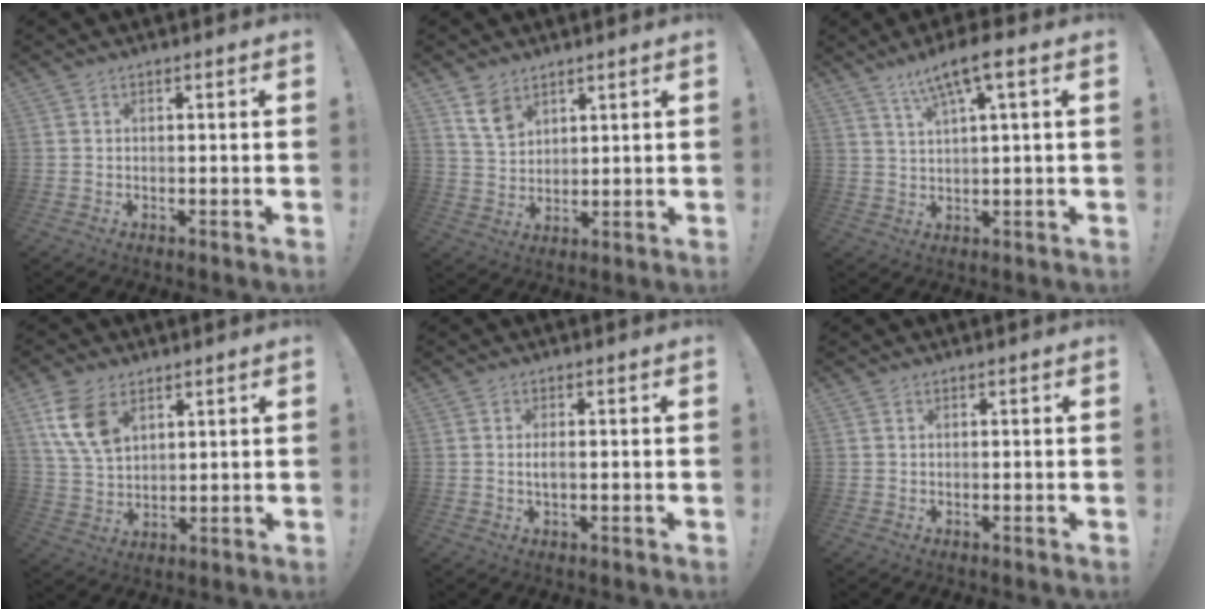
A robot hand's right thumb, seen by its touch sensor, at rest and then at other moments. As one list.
[{"total": 7.4, "force": [5.0, 4.5, 3.1], "torque": [-0.047, -0.028, 0.096]}, {"total": 8.0, "force": [4.2, 0.7, 6.8], "torque": [-0.117, -0.020, 0.070]}, {"total": 11.6, "force": [5.8, 7.3, 6.9], "torque": [-0.129, -0.015, 0.115]}, {"total": 1.8, "force": [-0.2, 0.5, 1.7], "torque": [-0.026, -0.001, -0.006]}, {"total": 0.0}]